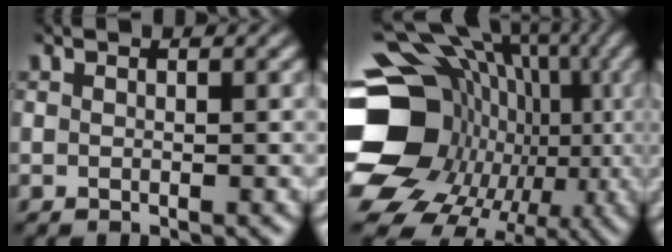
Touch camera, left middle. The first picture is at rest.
{"total": 20.8, "force": [-2.0, 17.7, 10.7], "torque": [-0.169, 0.024, -0.050]}